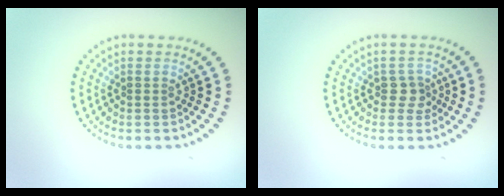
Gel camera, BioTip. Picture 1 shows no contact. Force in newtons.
{"total": 1.7, "press": 1.6, "slide": 0.7}